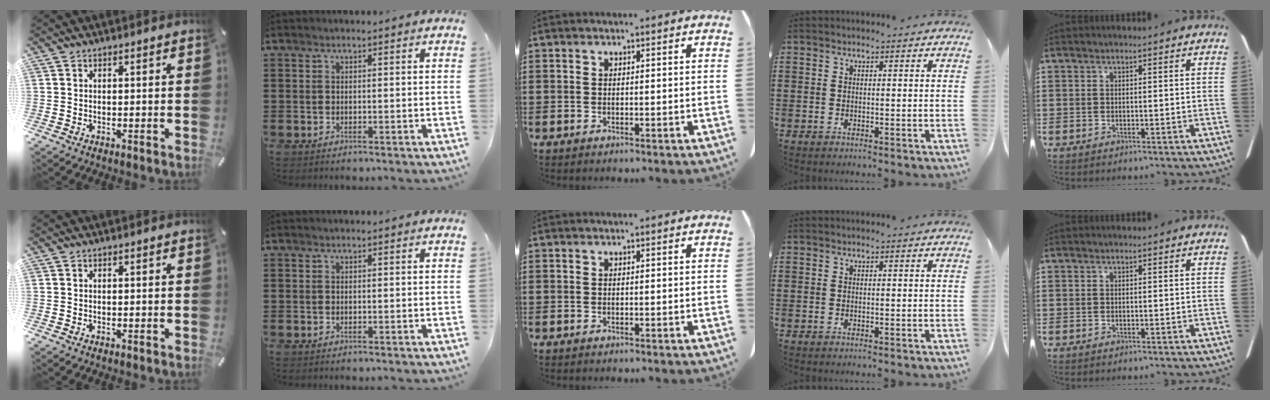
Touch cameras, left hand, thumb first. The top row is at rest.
{}